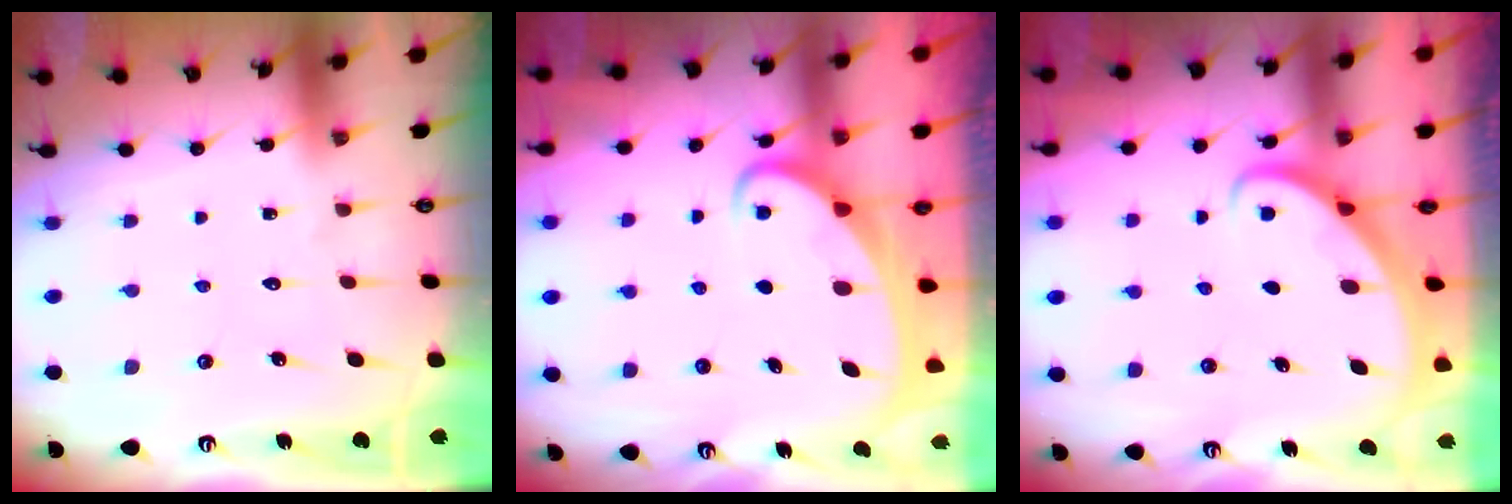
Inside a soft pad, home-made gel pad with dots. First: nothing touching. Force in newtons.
{"total": 2.7, "press": 2.7, "slide": 0.4}
{"total": 2.7, "press": 2.7, "slide": 0.1}